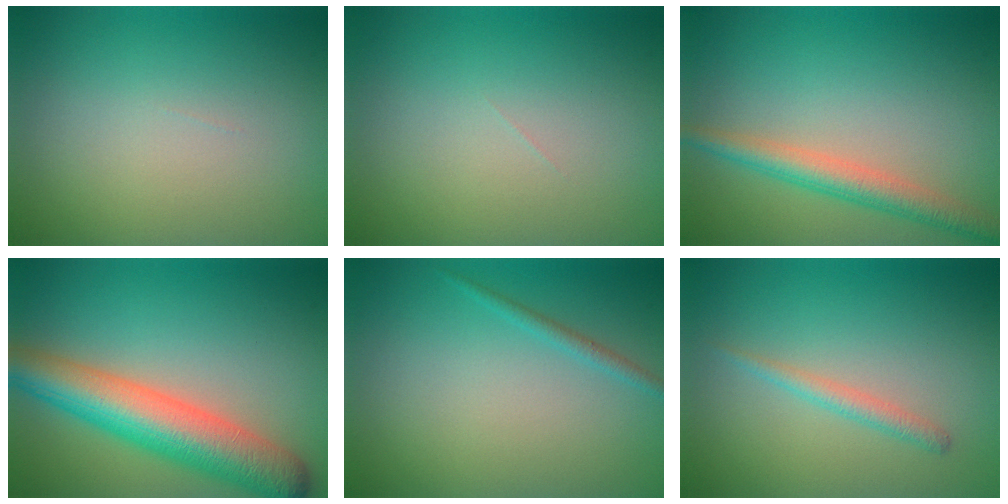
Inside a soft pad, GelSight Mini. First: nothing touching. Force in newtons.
{"total": 0.0}
{"total": 3.6, "press": 3.6, "slide": 0.1}
{"total": 8.6, "press": 8.6, "slide": 0.5}
{"total": 1.1, "press": 1.0, "slide": 0.1}
{"total": 1.5, "press": 1.5, "slide": 0.0}